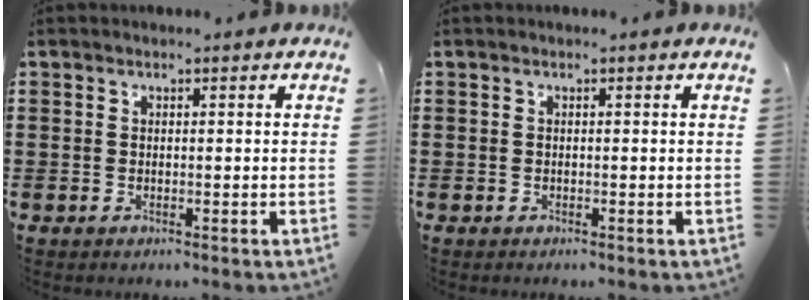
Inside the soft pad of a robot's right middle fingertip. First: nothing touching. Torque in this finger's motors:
{"motor_torque": [-0.11, -0.06, 0.05, -0.01]}